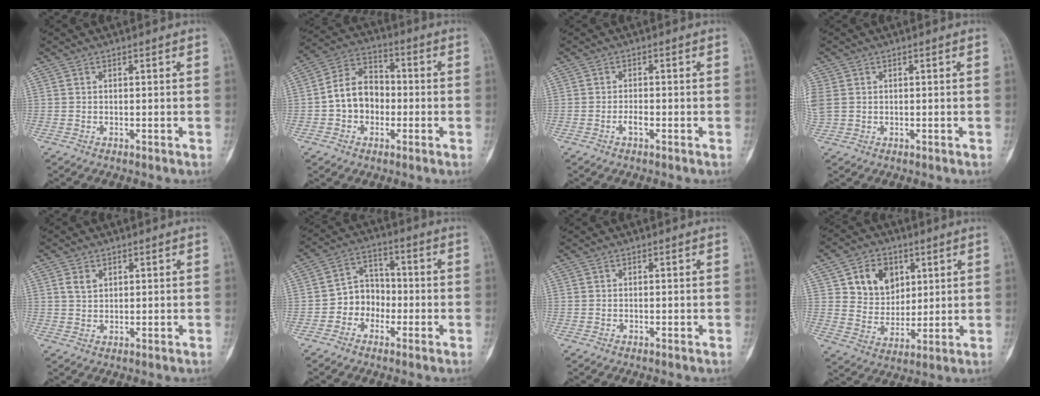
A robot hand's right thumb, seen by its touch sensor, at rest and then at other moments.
{"total": 10.3, "force": [-1.5, 8.2, 6.1], "torque": [-0.080, 0.038, -0.040]}
{"total": 1.8, "force": [-0.8, 0.7, 1.4], "torque": [-0.027, 0.004, -0.018]}
{"total": 5.5, "force": [0.6, 4.5, 3.0], "torque": [-0.095, 0.010, 0.019]}
{"total": 2.7, "force": [1.2, 1.9, 1.5], "torque": [-0.022, -0.002, 0.025]}
{"total": 7.2, "force": [-2.5, 6.1, 2.9], "torque": [-0.008, 0.034, -0.057]}
{"total": 0.0}
{"total": 11.2, "force": [4.3, 8.9, 5.3], "torque": [-0.046, -0.020, 0.082]}